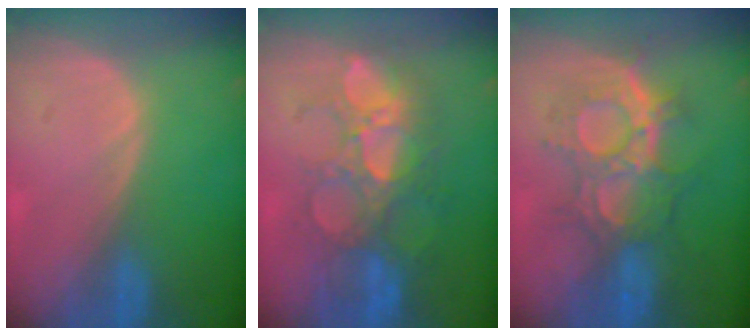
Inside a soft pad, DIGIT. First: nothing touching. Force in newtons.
{"total": 10.3, "press": 9.3, "slide": 4.4}
{"total": 9.4, "press": 9.4, "slide": 0.6}